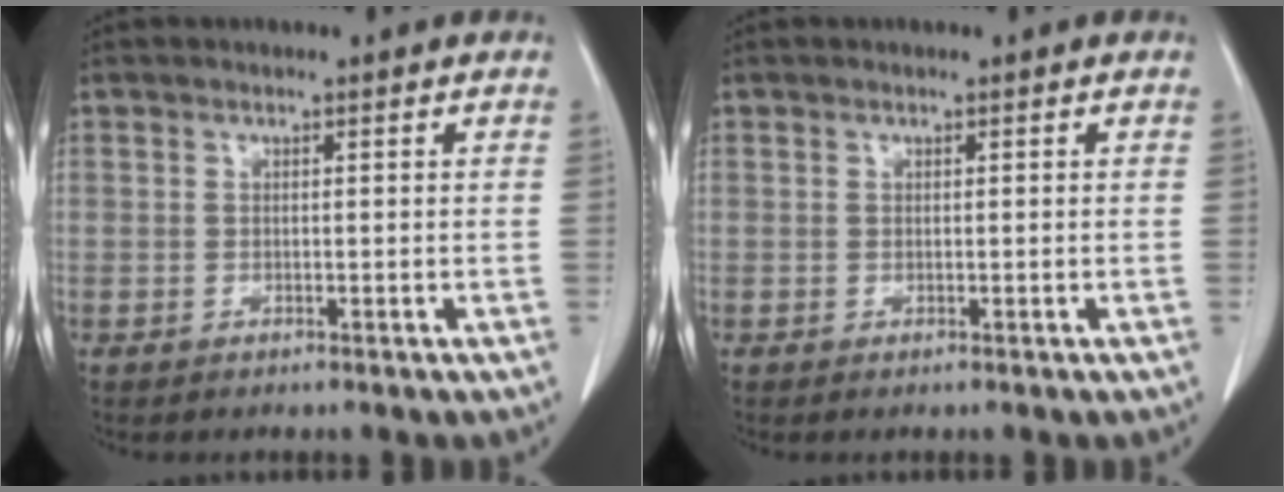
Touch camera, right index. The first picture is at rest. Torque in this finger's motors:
{"motor_torque": [-0.02, 0.00, 0.01, 0.02]}